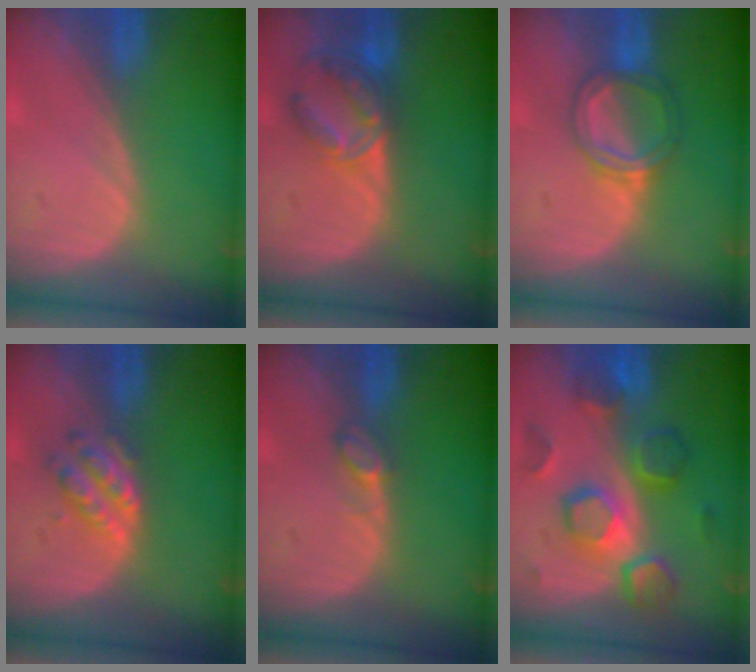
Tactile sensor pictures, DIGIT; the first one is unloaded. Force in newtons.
{"total": 7.3, "press": 6.0, "slide": 4.1}
{"total": 5.5, "press": 5.2, "slide": 1.8}
{"total": 4.9, "press": 4.3, "slide": 2.3}
{"total": 2.0, "press": 1.9, "slide": 0.2}
{"total": 9.5, "press": 9.5, "slide": 0.4}